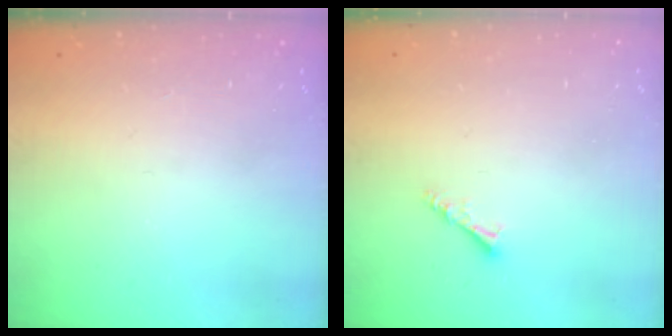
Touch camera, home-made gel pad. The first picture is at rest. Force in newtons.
{"total": 3.0, "press": 2.9, "slide": 0.6}